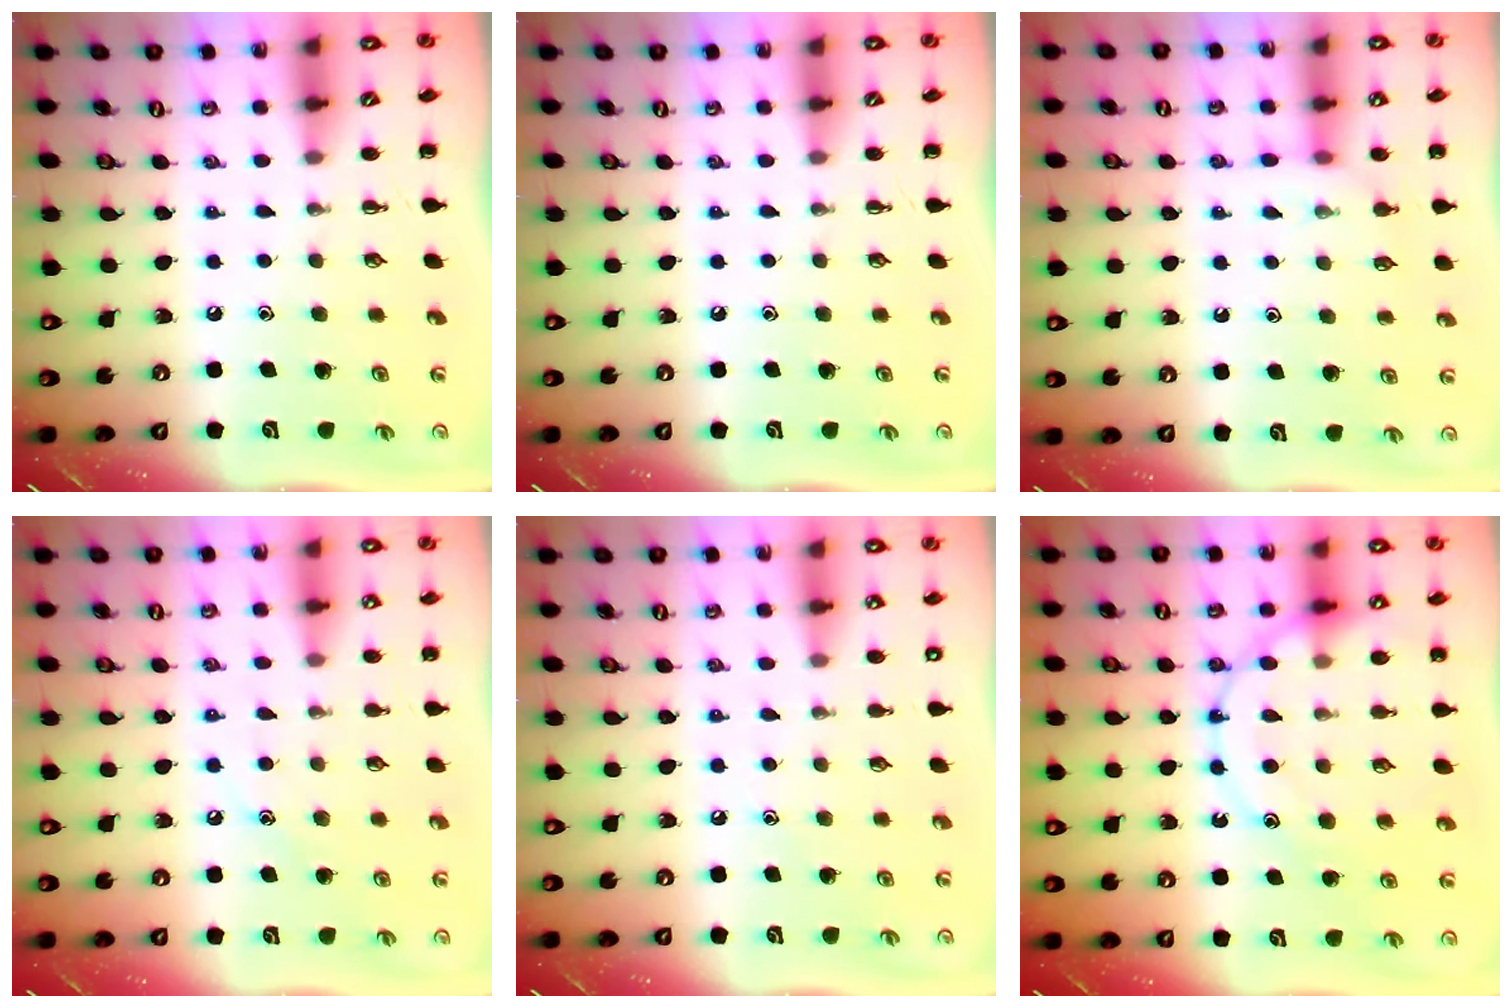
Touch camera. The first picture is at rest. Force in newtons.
{"total": 0.0}
{"total": 6.3, "press": 6.3, "slide": 0.5}
{"total": 8.0, "press": 7.8, "slide": 1.8}
{"total": 6.0, "press": 5.8, "slide": 1.7}
{"total": 17.3, "press": 17.2, "slide": 1.9}